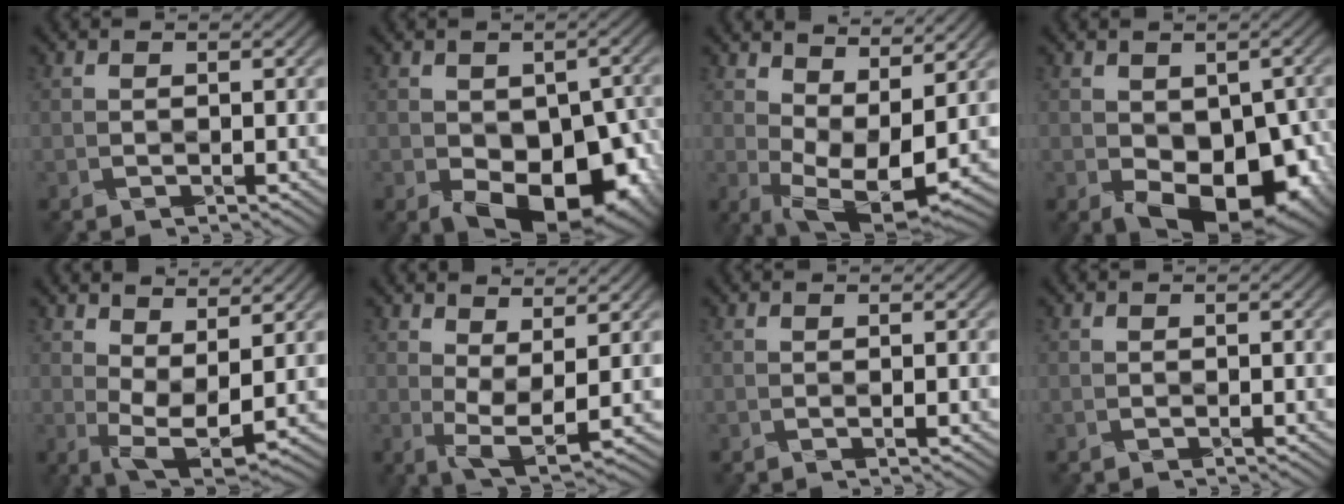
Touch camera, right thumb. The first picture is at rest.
{"total": 12.1, "force": [-4.5, 6.8, 9.0], "torque": [-0.119, -0.030, -0.064]}
{"total": 9.2, "force": [3.3, 4.1, 7.6], "torque": [-0.144, -0.006, 0.062]}
{"total": 10.8, "force": [-3.6, 6.1, 8.1], "torque": [-0.115, -0.030, -0.052]}
{"total": 6.6, "force": [2.3, 2.7, 5.6], "torque": [-0.110, -0.002, 0.041]}
{"total": 5.2, "force": [1.9, 1.7, 4.5], "torque": [-0.086, 0.003, 0.032]}
{"total": 0.0}
{"total": 0.0}